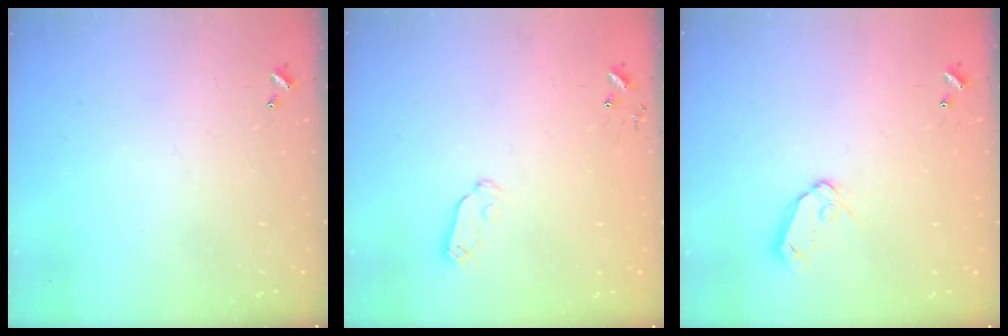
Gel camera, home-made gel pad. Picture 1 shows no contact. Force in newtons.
{"total": 4.9, "press": 4.9, "slide": 0.3}
{"total": 7.1, "press": 7.1, "slide": 0.8}